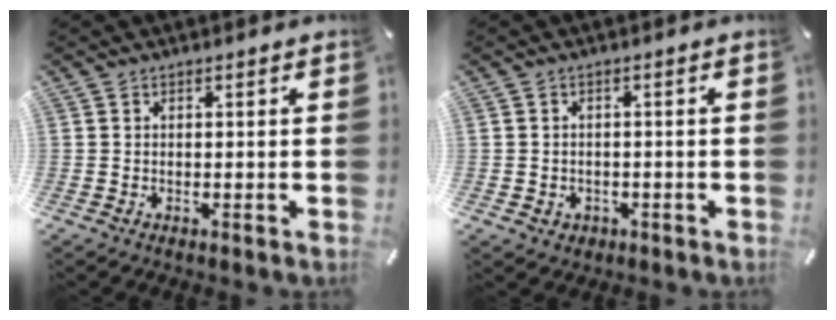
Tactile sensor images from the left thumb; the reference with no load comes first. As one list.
[{"total": 2.4, "force": [-0.7, 2.2, 0.6], "torque": [-0.012, 0.005, -0.017]}]